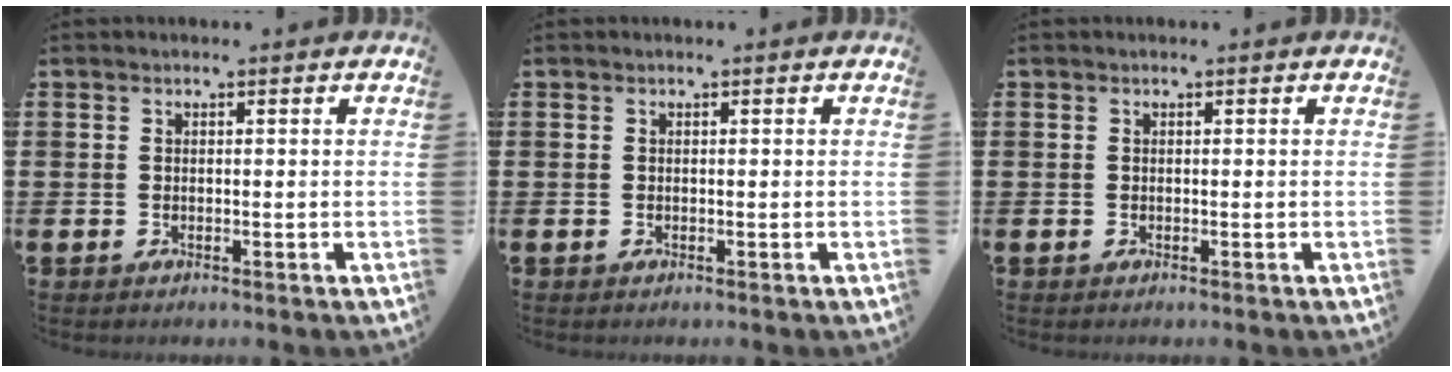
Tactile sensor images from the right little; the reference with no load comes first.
{"total": 0.0}
{"total": 0.0}